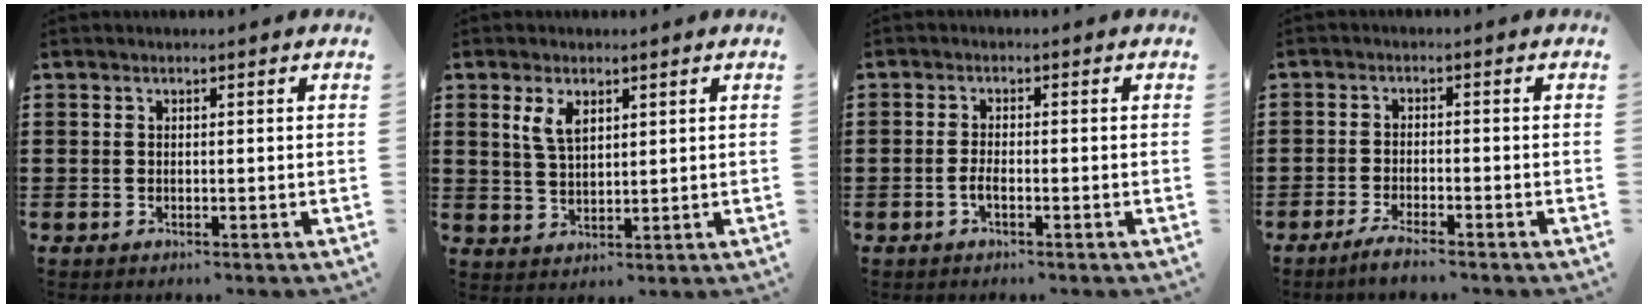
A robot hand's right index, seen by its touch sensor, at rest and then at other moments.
{"total": 3.9, "force": [1.9, 2.0, 2.7], "torque": [-0.061, 0.007, 0.034]}
{"total": 1.8, "force": [-0.9, 0.4, 1.5], "torque": [-0.035, -0.003, -0.017]}
{"total": 2.5, "force": [-2.2, 0.0, 1.1], "torque": [-0.019, 0.005, -0.042]}